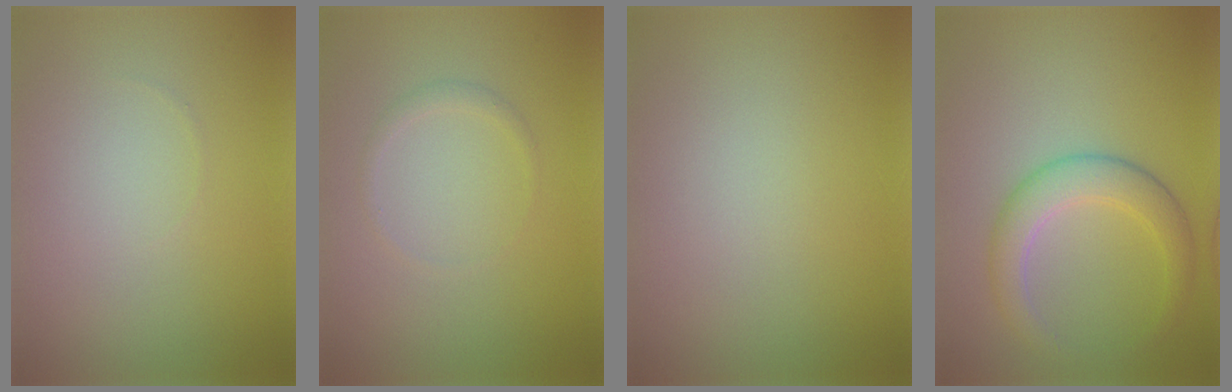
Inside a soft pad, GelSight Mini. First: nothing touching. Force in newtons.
{"total": 0.8, "press": 0.8, "slide": 0.1}
{"total": 0.0}
{"total": 3.7, "press": 3.7, "slide": 0.2}